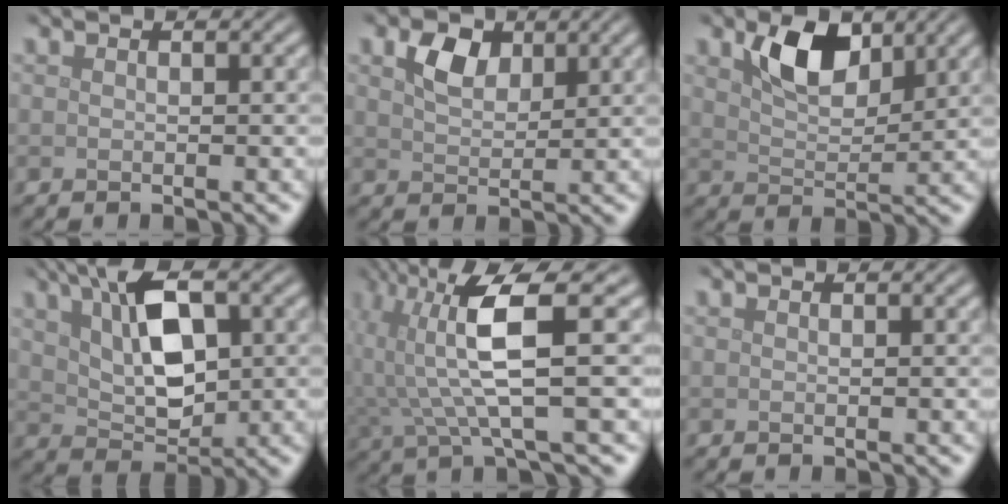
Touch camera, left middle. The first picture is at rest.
{"total": 3.2, "force": [1.7, 2.0, 1.8], "torque": [-0.038, 0.003, 0.031]}
{"total": 5.4, "force": [3.0, 2.9, 3.4], "torque": [-0.064, -0.001, 0.051]}
{"total": 7.9, "force": [2.7, 4.1, 6.2], "torque": [-0.120, 0.006, 0.049]}
{"total": 7.6, "force": [1.8, 1.7, 7.2], "torque": [-0.147, 0.004, 0.034]}
{"total": 0.0}